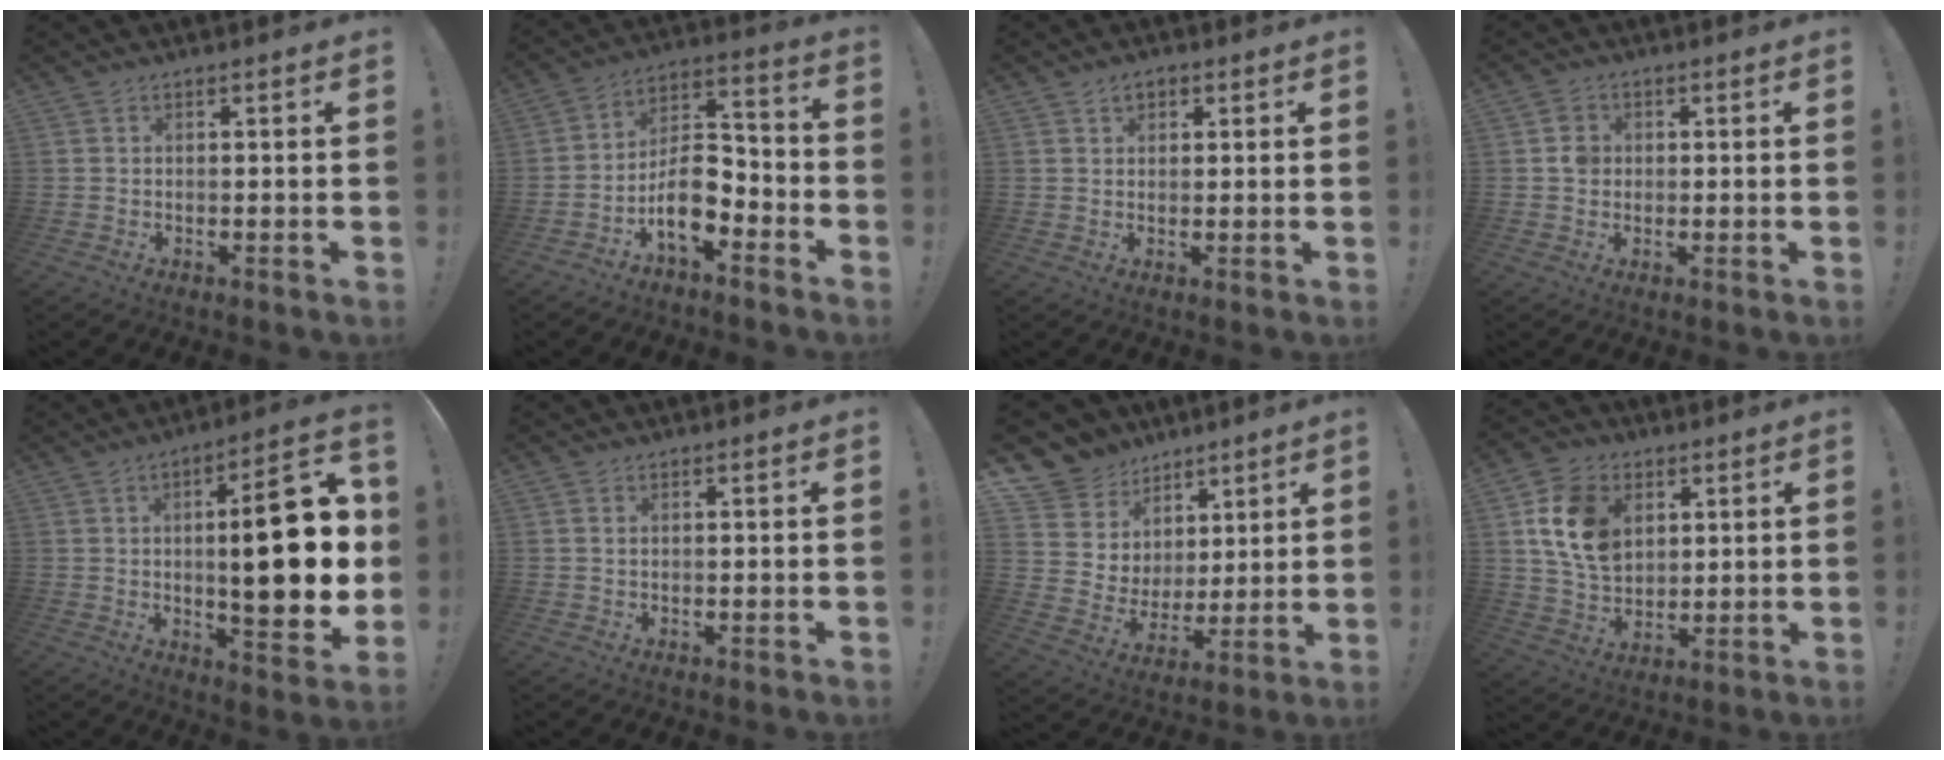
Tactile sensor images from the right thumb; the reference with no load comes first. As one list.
[{"total": 12.1, "force": [-6.5, 6.6, 7.8], "torque": [-0.140, 0.035, -0.114]}, {"total": 2.7, "force": [1.2, 1.9, 1.4], "torque": [-0.021, 0.002, 0.022]}, {"total": 3.4, "force": [-0.1, 3.1, 1.4], "torque": [-0.011, 0.003, -0.005]}, {"total": 20.5, "force": [1.0, 5.6, 19.7], "torque": [-0.270, -0.005, 0.014]}, {"total": 0.8, "force": [0.4, 0.6, 0.5], "torque": [-0.009, 0.001, 0.007]}, {"total": 10.9, "force": [6.7, 8.5, 1.2], "torque": [-0.033, -0.059, 0.150]}, {"total": 15.6, "force": [5.4, 11.7, 8.9], "torque": [-0.153, -0.012, 0.109]}]